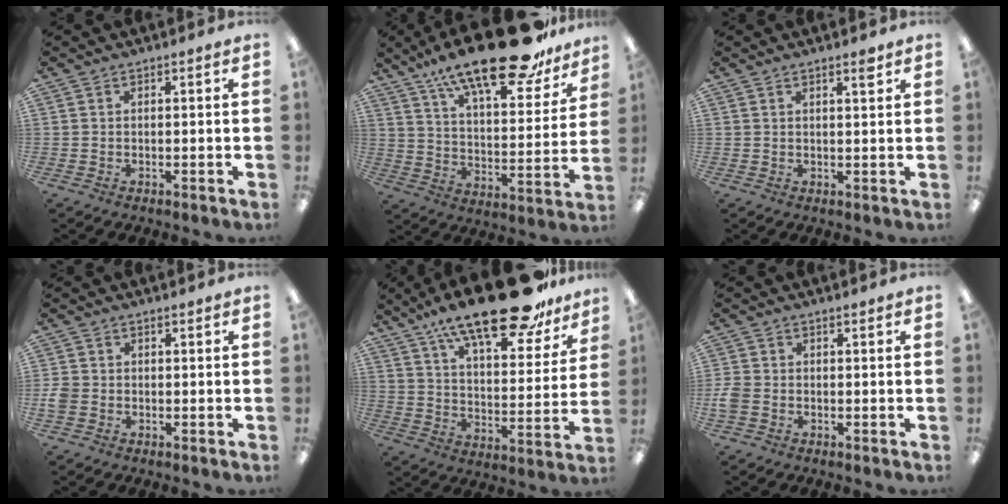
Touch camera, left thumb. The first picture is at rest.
{"total": 23.0, "force": [17.0, 7.2, 13.8], "torque": [-0.213, -0.110, 0.284]}
{"total": 2.2, "force": [1.6, 0.3, 1.4], "torque": [-0.016, -0.007, 0.025]}
{"total": 2.8, "force": [-0.7, 2.3, 1.4], "torque": [-0.020, 0.006, -0.011]}
{"total": 22.2, "force": [16.6, 7.0, 13.0], "torque": [-0.203, -0.107, 0.280]}
{"total": 3.1, "force": [-0.9, 2.3, 1.8], "torque": [-0.035, 0.004, -0.015]}